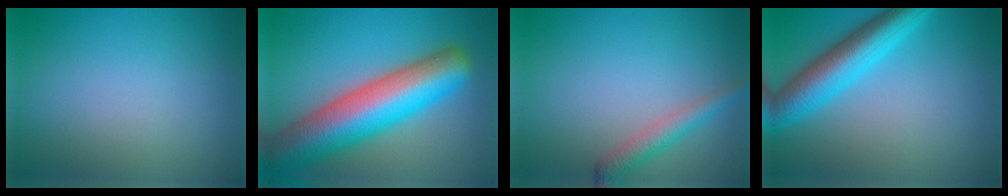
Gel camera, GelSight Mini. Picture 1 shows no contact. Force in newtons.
{"total": 12.3, "press": 12.3, "slide": 0.5}
{"total": 2.4, "press": 2.4, "slide": 0.1}
{"total": 6.6, "press": 6.6, "slide": 0.1}